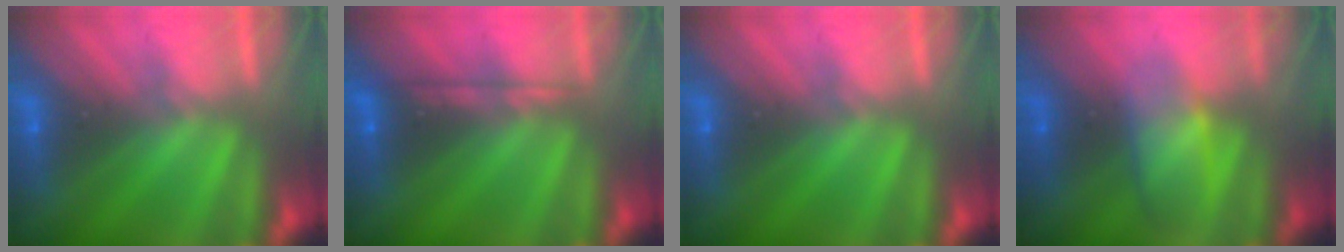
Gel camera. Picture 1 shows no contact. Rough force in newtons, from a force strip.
{"total": 2.2}
{"total": 0.0}
{"total": 2.8}